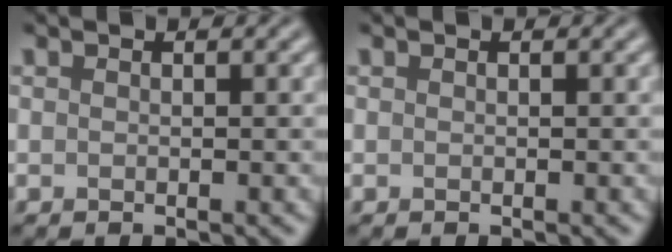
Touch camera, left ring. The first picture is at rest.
{"total": 0.0}